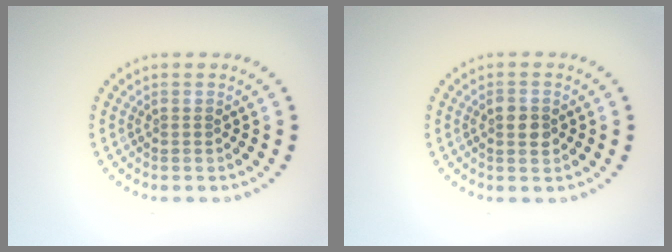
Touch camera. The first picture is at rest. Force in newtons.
{"total": 1.7, "press": 1.7, "slide": 0.2}